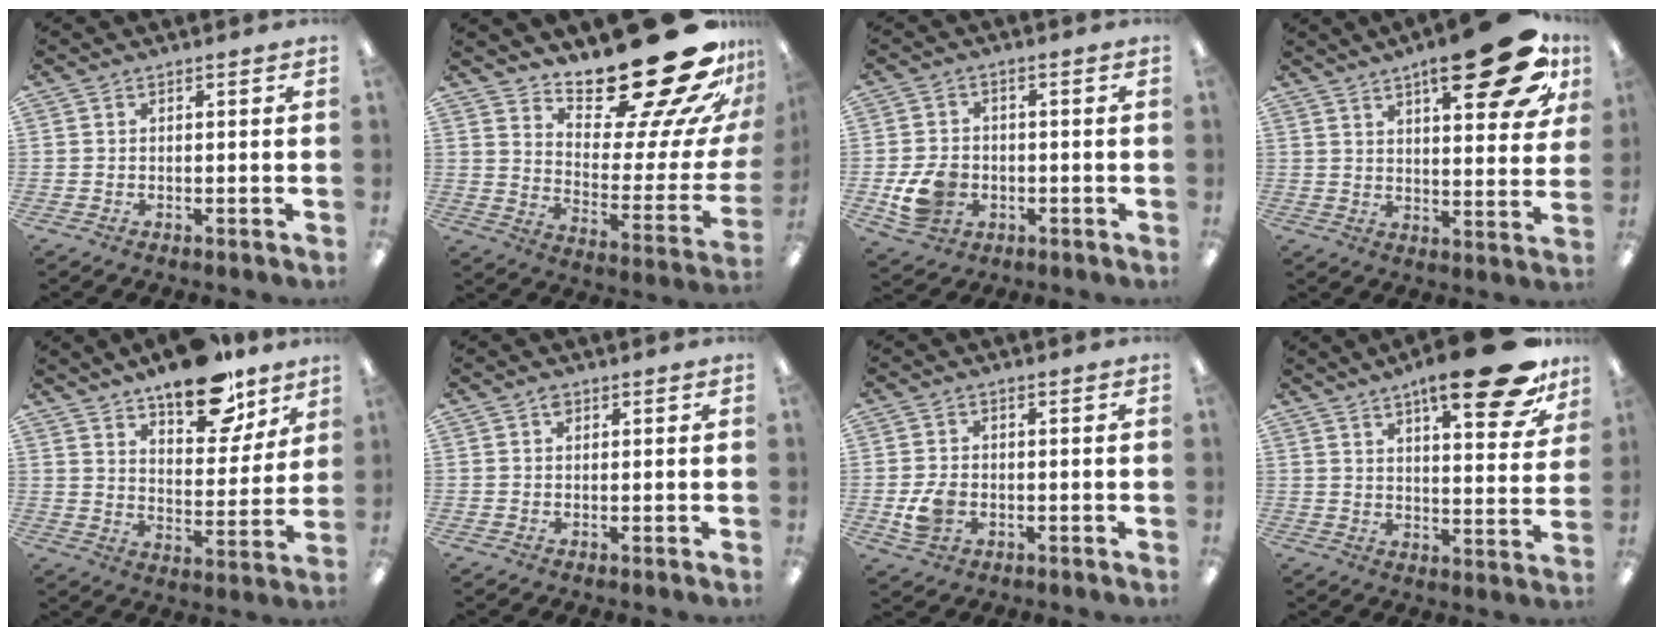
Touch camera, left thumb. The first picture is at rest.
{"total": 30.6, "force": [21.0, 10.0, 19.9], "torque": [-0.238, -0.165, 0.360]}
{"total": 8.3, "force": [-2.1, 6.6, 4.6], "torque": [-0.086, 0.009, -0.036]}
{"total": 21.7, "force": [12.3, 6.8, 16.5], "torque": [-0.216, -0.066, 0.185]}
{"total": 17.2, "force": [12.7, 7.4, 8.9], "torque": [-0.115, -0.077, 0.216]}
{"total": 1.1, "force": [0.6, 0.7, 0.7], "torque": [-0.015, 0.004, 0.010]}
{"total": 5.3, "force": [-1.1, 4.0, 3.4], "torque": [-0.068, -0.002, -0.021]}
{"total": 19.1, "force": [12.6, 4.9, 13.5], "torque": [-0.188, -0.074, 0.196]}